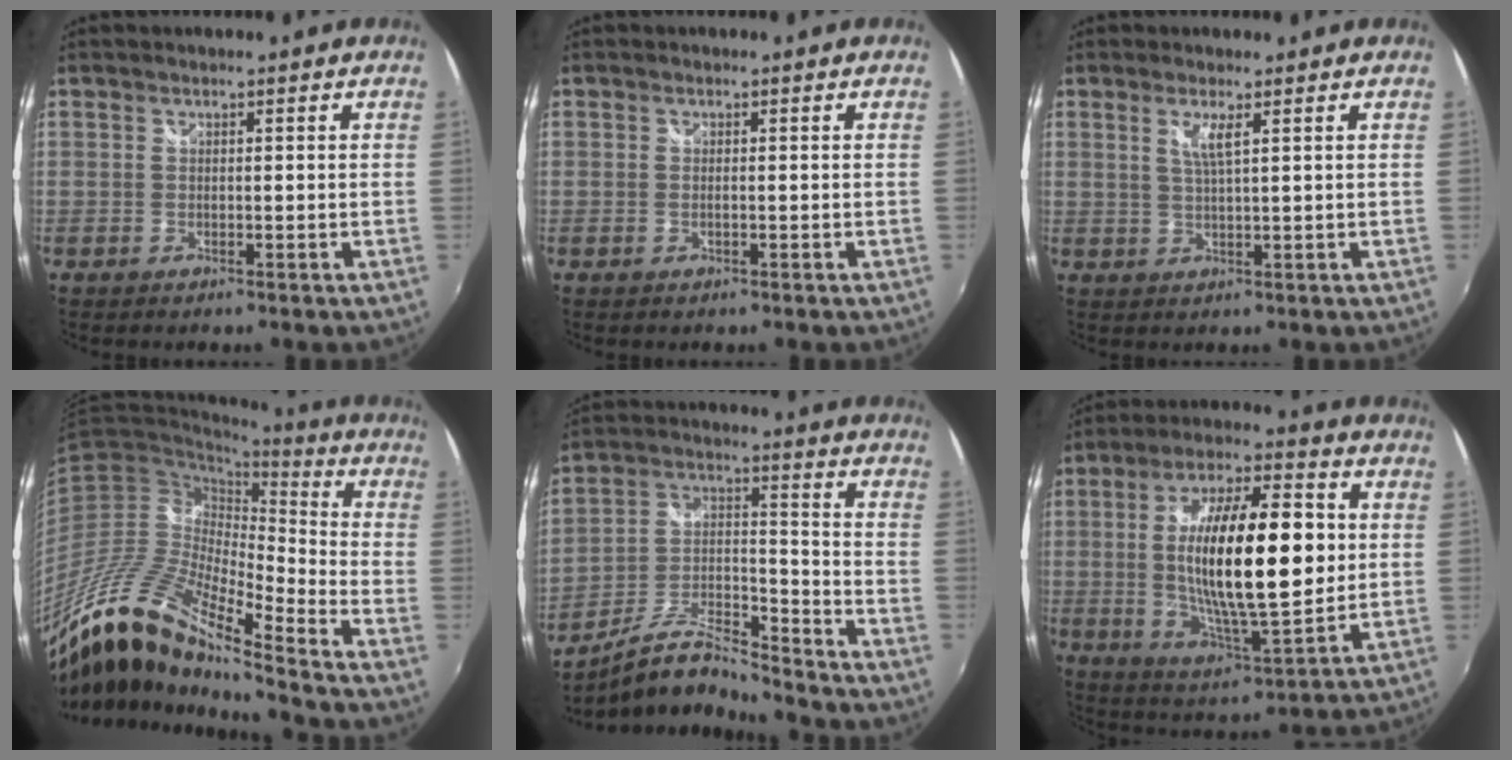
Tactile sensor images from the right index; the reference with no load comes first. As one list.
[{"total": 0.8, "force": [0.0, 0.2, 0.8], "torque": [-0.015, 0.000, -0.002]}, {"total": 3.1, "force": [1.5, 0.1, 2.8], "torque": [-0.054, -0.004, 0.027]}, {"total": 17.6, "force": [-13.9, 2.4, 10.4], "torque": [-0.187, -0.012, -0.281]}, {"total": 11.2, "force": [-9.7, 1.7, 5.3], "torque": [-0.108, 0.009, -0.185]}, {"total": 22.3, "force": [1.4, 6.7, 21.2], "torque": [-0.380, 0.000, 0.030]}]